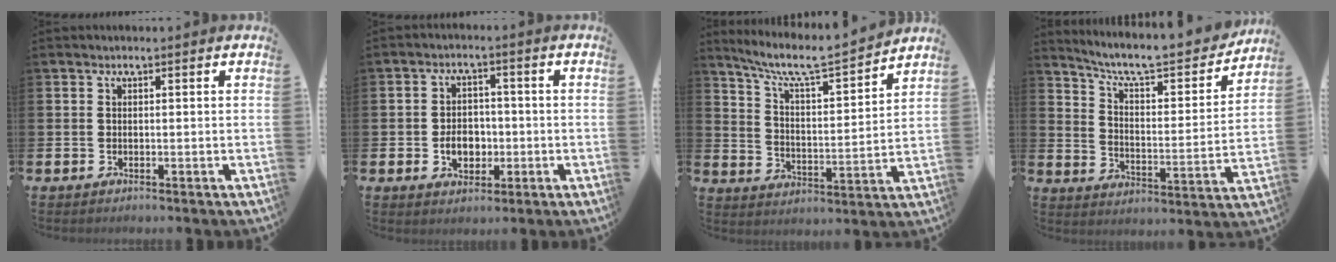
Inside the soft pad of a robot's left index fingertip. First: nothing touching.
{"total": 4.5, "force": [-1.1, 3.4, 2.7], "torque": [-0.030, -0.003, -0.029]}
{"total": 7.5, "force": [6.6, 0.9, 3.4], "torque": [-0.083, -0.053, 0.106]}
{"total": 8.6, "force": [7.8, 1.7, 3.4], "torque": [-0.090, -0.057, 0.128]}